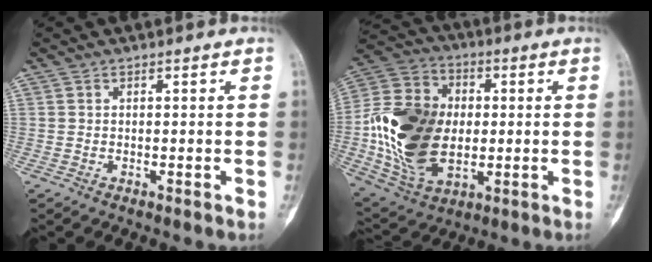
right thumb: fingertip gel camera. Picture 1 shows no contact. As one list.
[{"total": 22.6, "force": [-1.0, 15.5, 16.4], "torque": [-0.304, 0.002, -0.007]}]